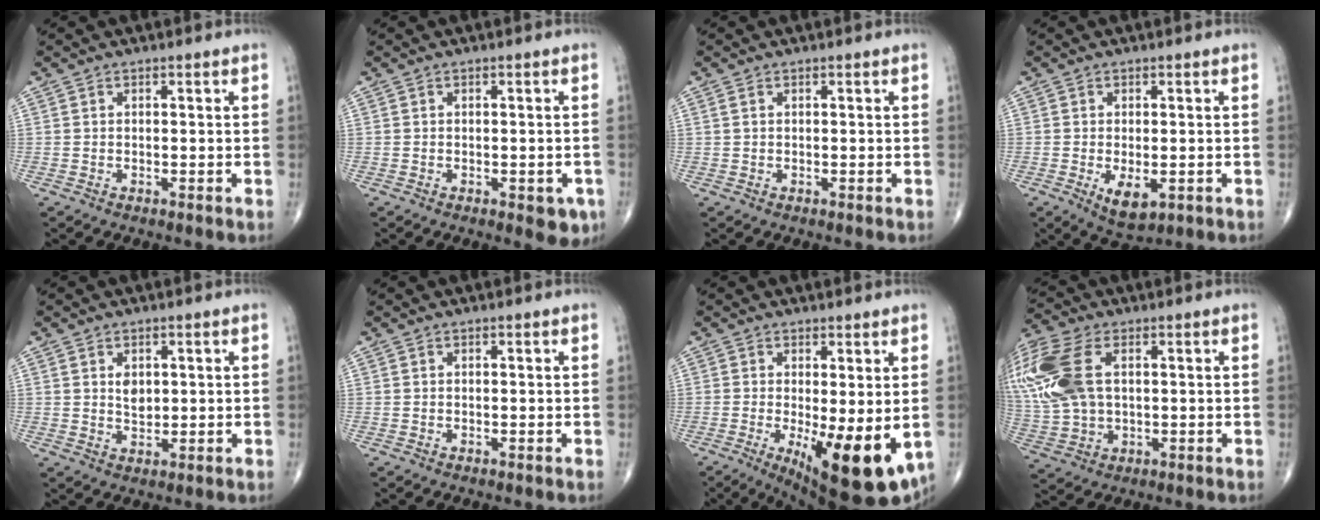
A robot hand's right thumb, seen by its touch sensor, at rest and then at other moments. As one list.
[{"total": 3.8, "force": [-1.5, 1.8, 3.0], "torque": [-0.016, 0.001, -0.013]}, {"total": 0.7, "force": [0.3, 0.3, 0.5], "torque": [-0.014, 0.009, 0.008]}, {"total": 5.1, "force": [-1.4, 2.5, 4.2], "torque": [-0.066, -0.012, -0.015]}, {"total": 4.2, "force": [0.7, 2.1, 3.5], "torque": [-0.063, -0.009, 0.015]}, {"total": 0.0}, {"total": 14.1, "force": [-2.8, 4.6, 13.0], "torque": [-0.179, -0.031, -0.026]}, {"total": 20.0, "force": [5.0, 12.2, 15.0], "torque": [-0.392, 0.014, 0.099]}]